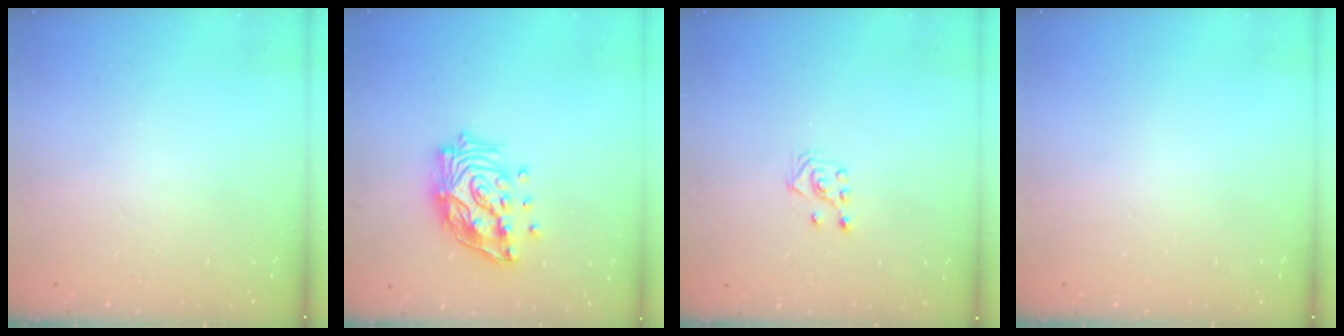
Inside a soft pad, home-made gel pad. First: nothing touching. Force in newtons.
{"total": 16.0, "press": 15.9, "slide": 2.3}
{"total": 3.7, "press": 3.6, "slide": 0.8}
{"total": 0.0}